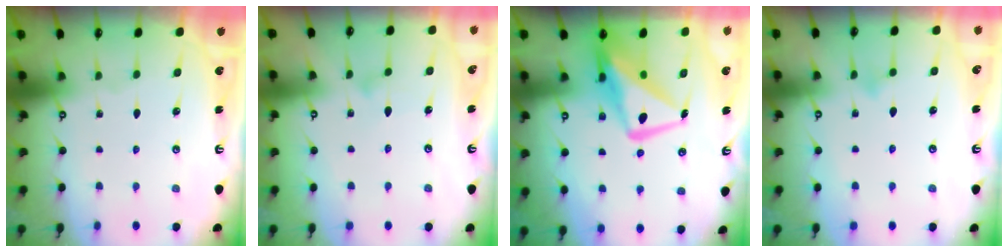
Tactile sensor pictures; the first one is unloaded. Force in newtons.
{"total": 5.9, "press": 5.9, "slide": 0.3}
{"total": 14.7, "press": 14.6, "slide": 1.8}
{"total": 5.1, "press": 5.1, "slide": 0.5}